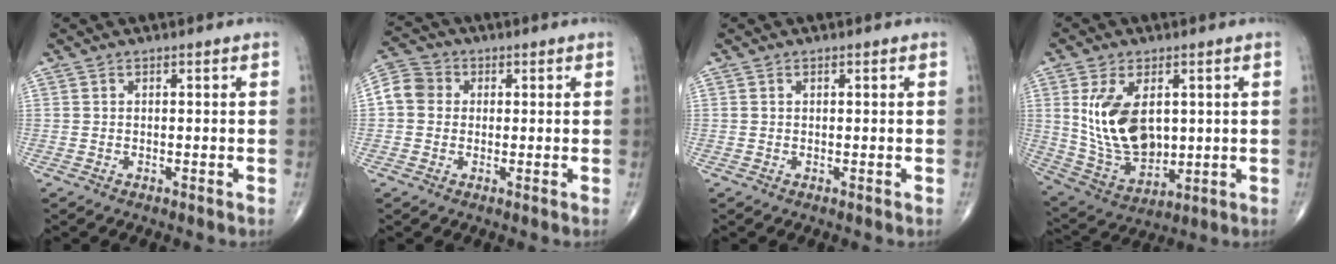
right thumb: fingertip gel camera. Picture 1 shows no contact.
{"total": 5.9, "force": [0.4, 5.3, 2.6], "torque": [-0.040, 0.016, -0.003]}
{"total": 0.0}
{"total": 14.7, "force": [2.6, 8.7, 11.5], "torque": [-0.197, -0.016, 0.067]}